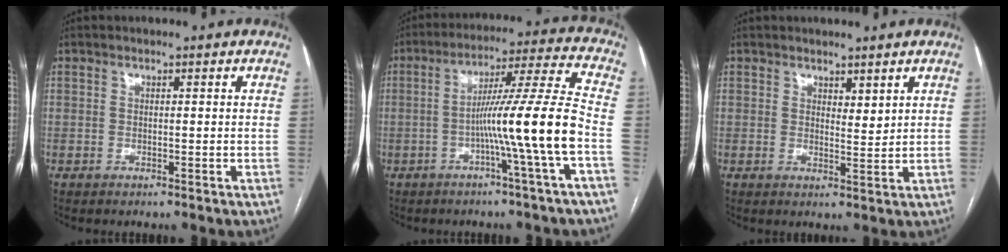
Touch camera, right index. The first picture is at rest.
{"total": 12.9, "force": [-3.8, -2.6, 12.0], "torque": [-0.196, 0.009, -0.066]}
{"total": 2.2, "force": [1.6, 0.9, 1.2], "torque": [-0.017, -0.009, 0.031]}